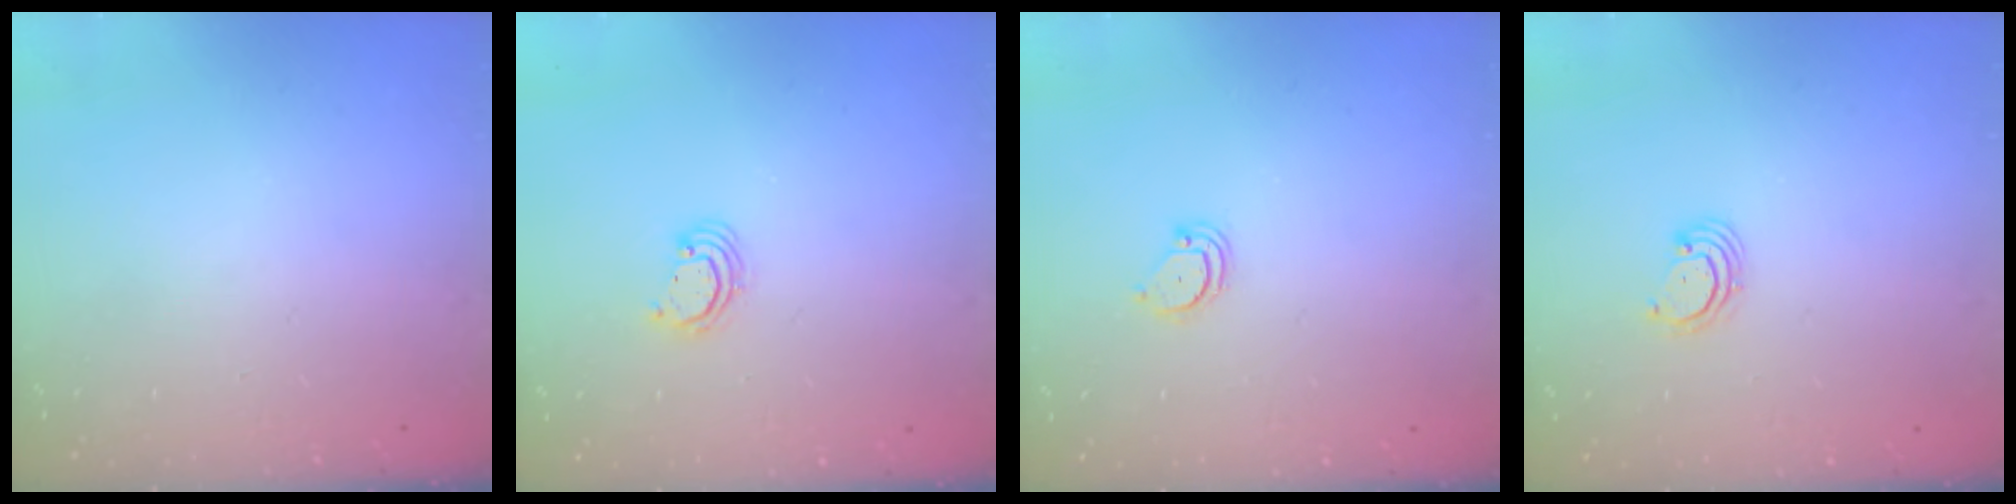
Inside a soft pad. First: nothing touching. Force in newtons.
{"total": 2.4, "press": 2.4, "slide": 0.1}
{"total": 2.6, "press": 2.6, "slide": 0.2}
{"total": 2.7, "press": 2.7, "slide": 0.3}